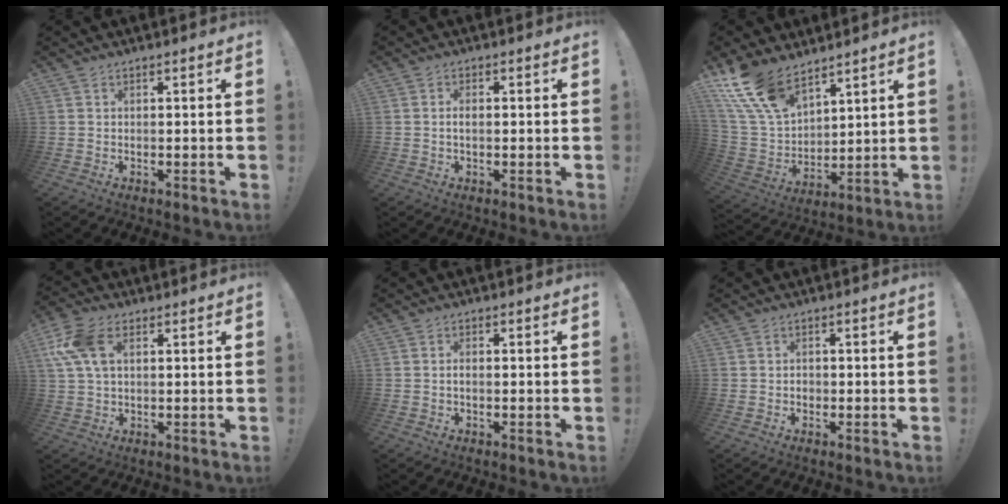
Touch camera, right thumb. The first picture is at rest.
{"total": 2.2, "force": [-0.1, 1.1, 1.9], "torque": [-0.031, 0.004, -0.004]}
{"total": 15.8, "force": [11.8, 7.6, 7.3], "torque": [-0.167, -0.076, 0.225]}
{"total": 10.7, "force": [3.7, 6.0, 8.0], "torque": [-0.178, 0.004, 0.073]}
{"total": 1.4, "force": [-0.4, 0.7, 1.1], "torque": [-0.023, 0.005, -0.007]}
{"total": 1.5, "force": [-0.6, 1.3, 0.5], "torque": [-0.003, 0.002, -0.013]}